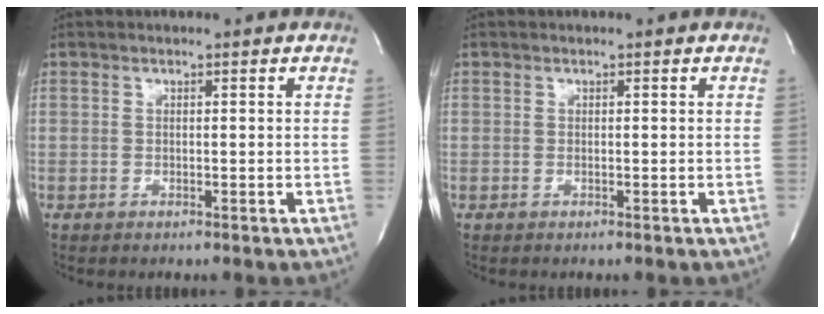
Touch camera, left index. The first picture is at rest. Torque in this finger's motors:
{"motor_torque": [0.00, 0.00, 0.00, -0.01]}